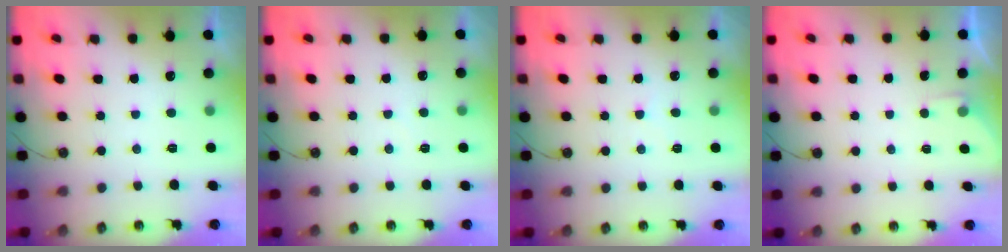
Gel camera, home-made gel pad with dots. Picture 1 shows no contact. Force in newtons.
{"total": 2.9, "press": 2.9, "slide": 0.5}
{"total": 4.0, "press": 3.9, "slide": 0.5}
{"total": 2.0, "press": 2.0, "slide": 0.4}